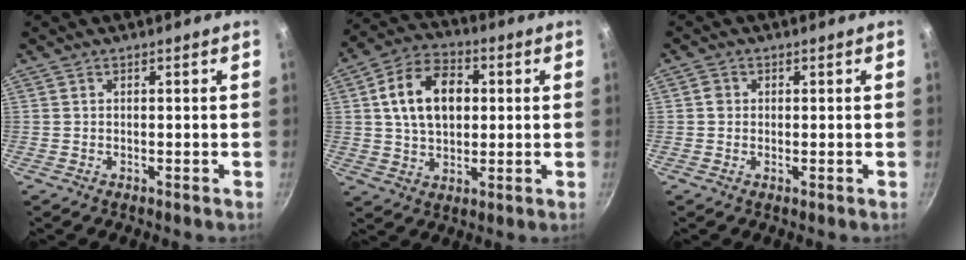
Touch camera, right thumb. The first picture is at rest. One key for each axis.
{"total": 13.7, "fx": 2.3, "fy": 9.2, "fz": 9.8, "tx": -0.143, "ty": 0.015, "tz": 0.030}
{"total": 1.6, "fx": 0.1, "fy": 1.5, "fz": 0.7, "tx": -0.009, "ty": 0.000, "tz": -0.003}